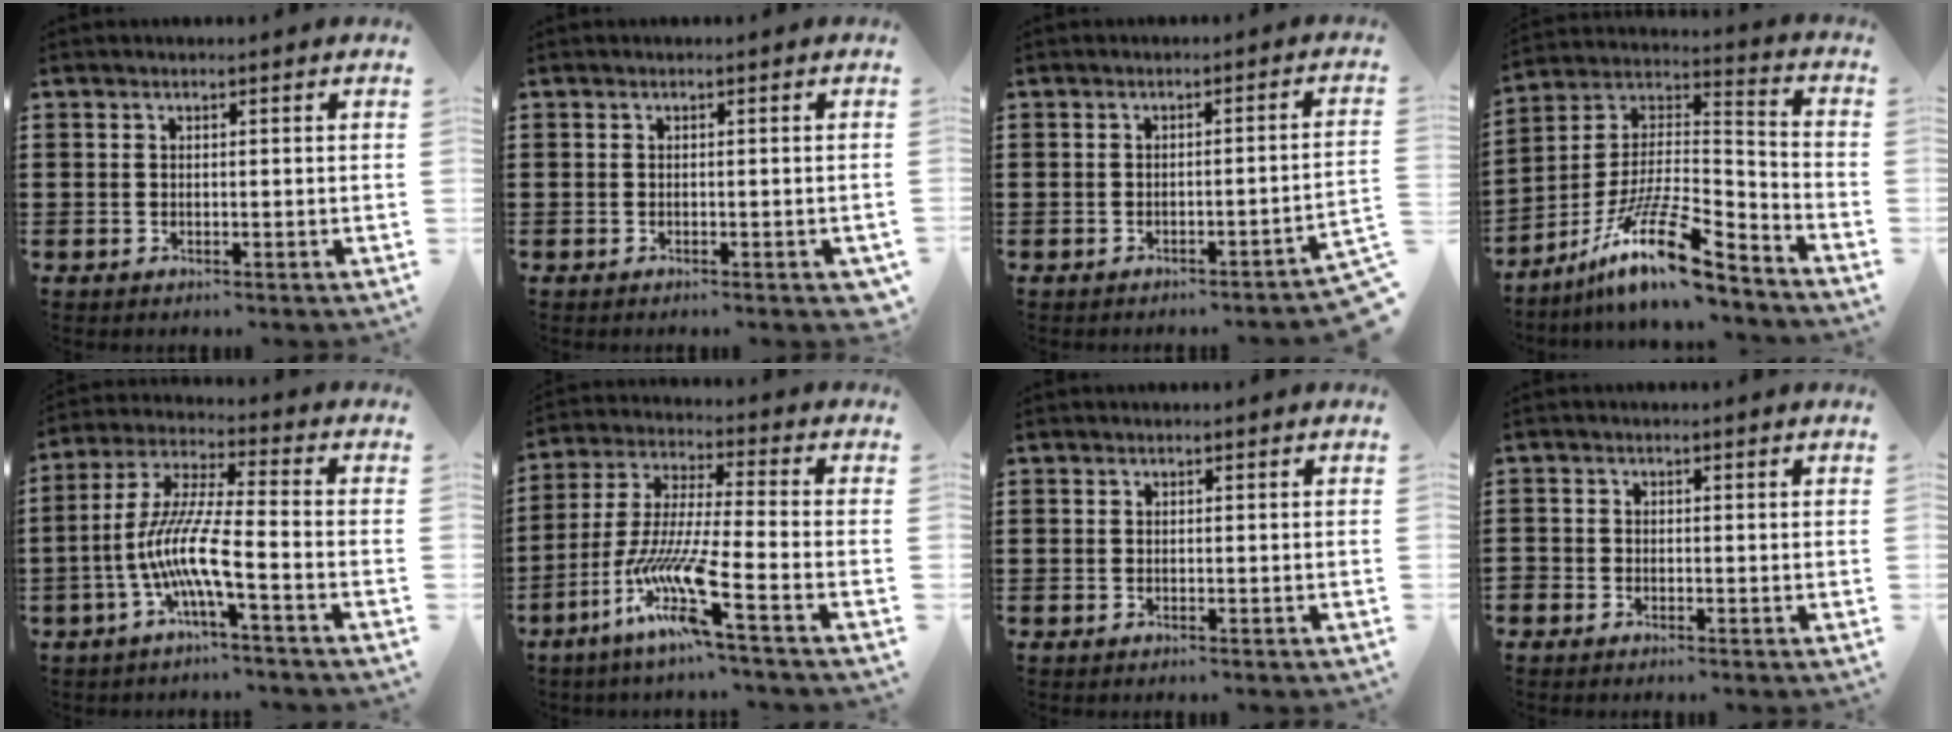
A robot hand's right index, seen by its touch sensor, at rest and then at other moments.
{"total": 0.5, "force": [-0.3, 0.1, 0.4], "torque": [-0.009, -0.004, -0.004]}
{"total": 1.9, "force": [-1.5, -0.3, 1.1], "torque": [-0.020, 0.000, -0.031]}
{"total": 15.2, "force": [-10.3, 3.2, 10.8], "torque": [-0.202, 0.022, -0.186]}
{"total": 9.9, "force": [-4.0, 0.9, 9.0], "torque": [-0.203, -0.018, -0.084]}
{"total": 11.4, "force": [-6.8, 0.8, 9.1], "torque": [-0.211, -0.022, -0.144]}
{"total": 0.0}
{"total": 1.1, "force": [-0.9, 0.6, 0.0], "torque": [-0.003, 0.001, -0.019]}